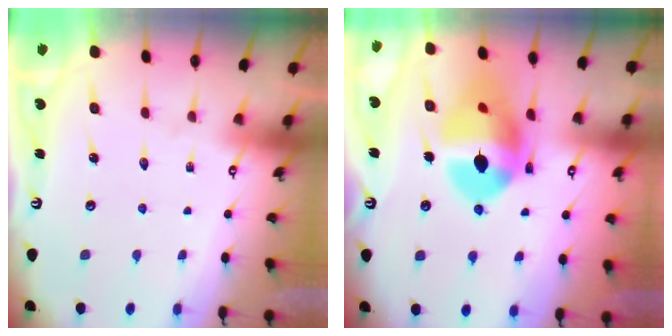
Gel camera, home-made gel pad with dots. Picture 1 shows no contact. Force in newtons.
{"total": 16.1, "press": 15.1, "slide": 5.6}